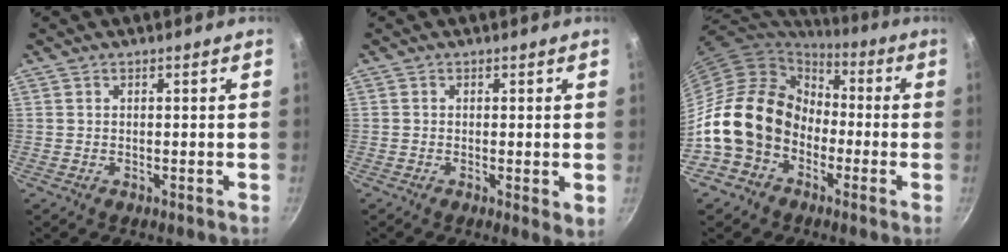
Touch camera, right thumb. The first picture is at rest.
{"total": 2.9, "force": [-0.2, 0.8, 2.7], "torque": [-0.040, -0.011, -0.005]}
{"total": 17.7, "force": [-4.4, 14.4, 9.4], "torque": [-0.136, 0.053, -0.081]}